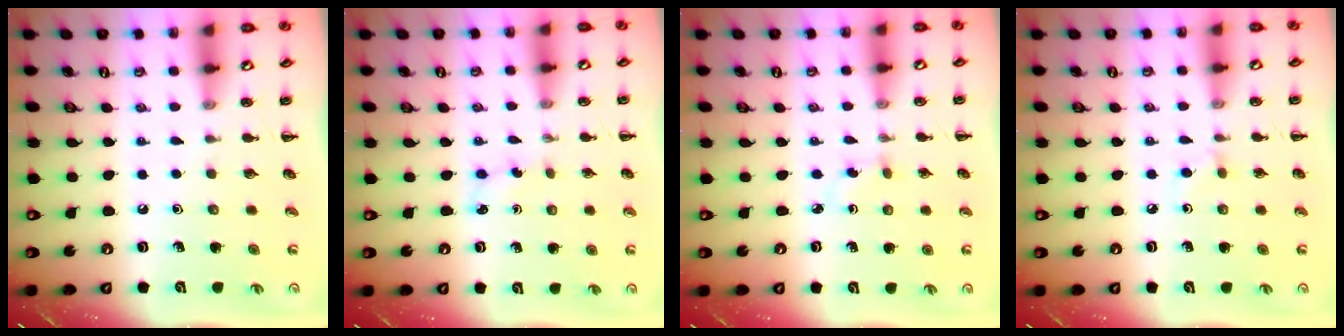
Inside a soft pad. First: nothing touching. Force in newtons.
{"total": 2.6, "press": 2.5, "slide": 0.8}
{"total": 2.4, "press": 2.2, "slide": 0.9}
{"total": 4.1, "press": 3.8, "slide": 1.6}